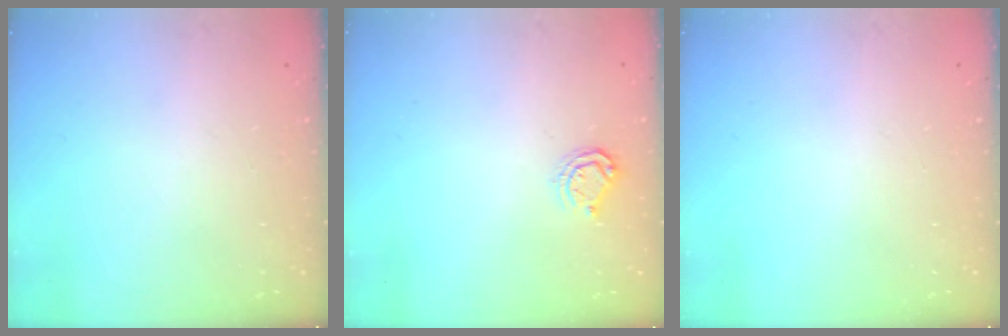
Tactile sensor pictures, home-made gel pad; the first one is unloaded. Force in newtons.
{"total": 6.1, "press": 6.0, "slide": 0.6}
{"total": 0.0}